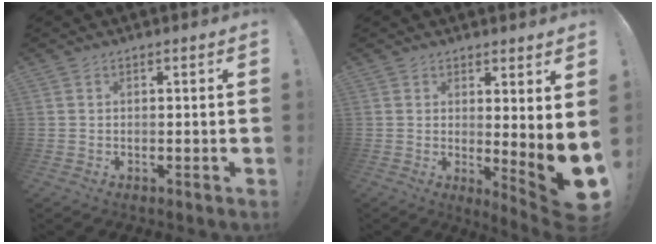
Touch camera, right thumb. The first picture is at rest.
{"total": 6.5, "force": [0.1, -0.3, 6.5], "torque": [-0.080, -0.039, 0.000]}